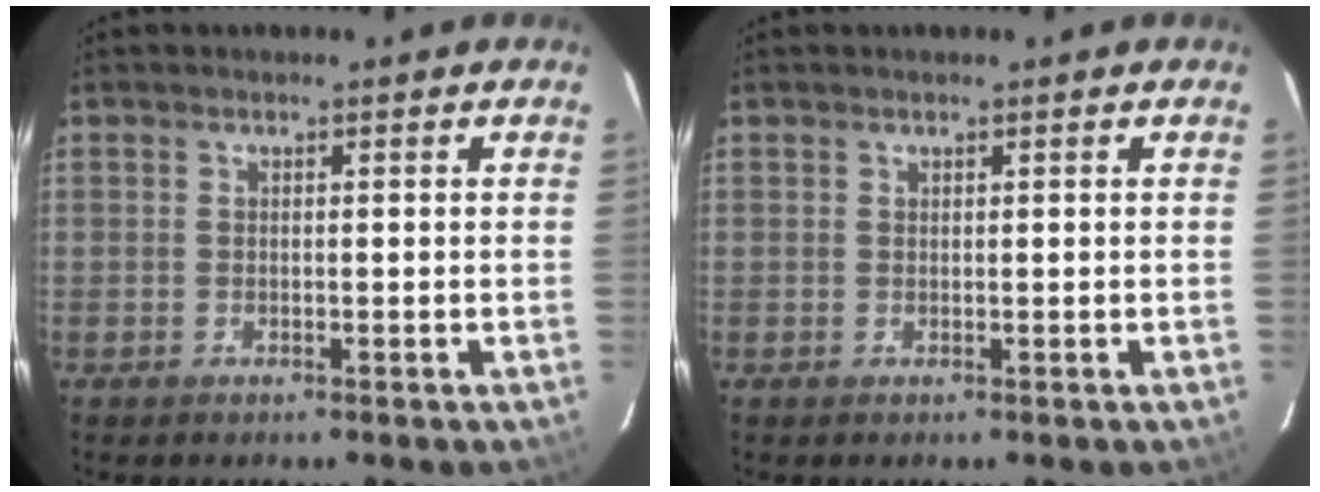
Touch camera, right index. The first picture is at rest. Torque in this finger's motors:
{"motor_torque": [0.02, 0.04, 0.11, 0.01]}